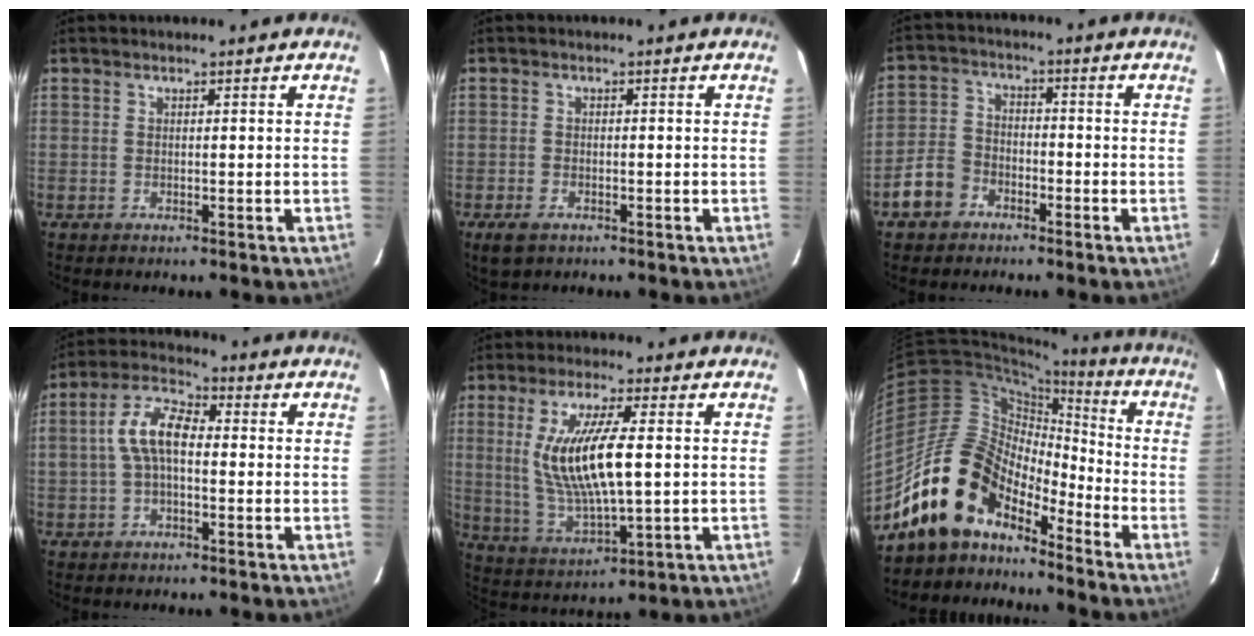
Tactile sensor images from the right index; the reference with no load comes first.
{"total": 3.6, "force": [-2.3, 1.9, 1.9], "torque": [-0.046, -0.009, -0.041]}
{"total": 6.9, "force": [-4.2, 4.9, 2.3], "torque": [-0.060, 0.021, -0.077]}
{"total": 7.9, "force": [-0.4, 4.1, 6.7], "torque": [-0.140, 0.023, -0.009]}
{"total": 14.0, "force": [1.5, 3.4, 13.5], "torque": [-0.261, -0.012, 0.041]}
{"total": 15.4, "force": [-12.1, 7.2, 6.1], "torque": [-0.118, 0.021, -0.223]}